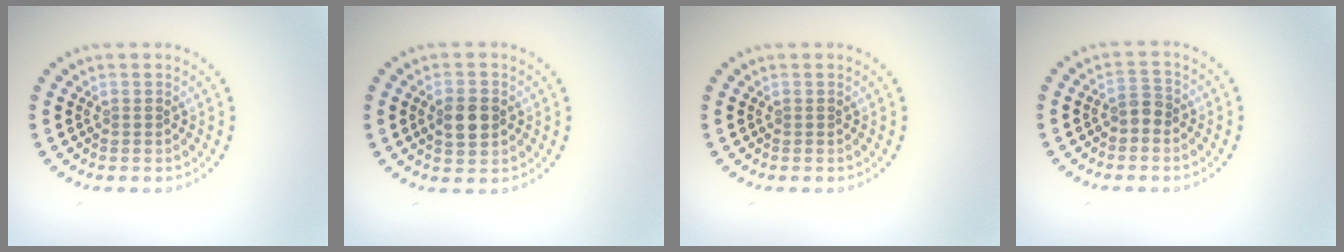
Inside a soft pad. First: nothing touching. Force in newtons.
{"total": 3.2, "press": 3.2, "slide": 0.1}
{"total": 0.0}
{"total": 1.4, "press": 1.3, "slide": 0.7}